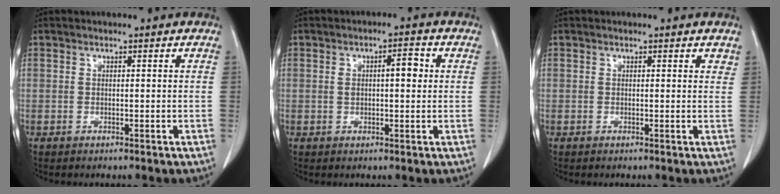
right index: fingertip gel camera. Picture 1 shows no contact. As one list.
[{"total": 4.2, "force": [0.9, 1.4, 3.9], "torque": [-0.068, 0.018, 0.016]}, {"total": 1.1, "force": [0.8, 0.4, 0.5], "torque": [-0.003, 0.000, 0.004]}]